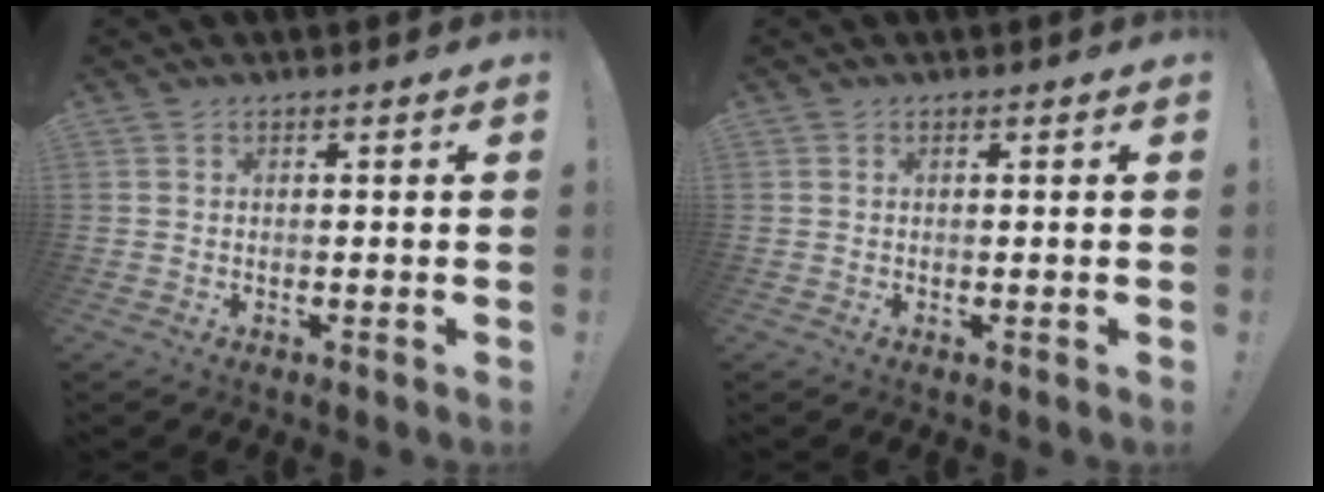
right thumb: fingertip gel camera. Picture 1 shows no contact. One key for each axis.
{"total": 0.6, "fx": 0.0, "fy": -0.3, "fz": 0.5, "tx": -0.004, "ty": -0.004, "tz": -0.002}